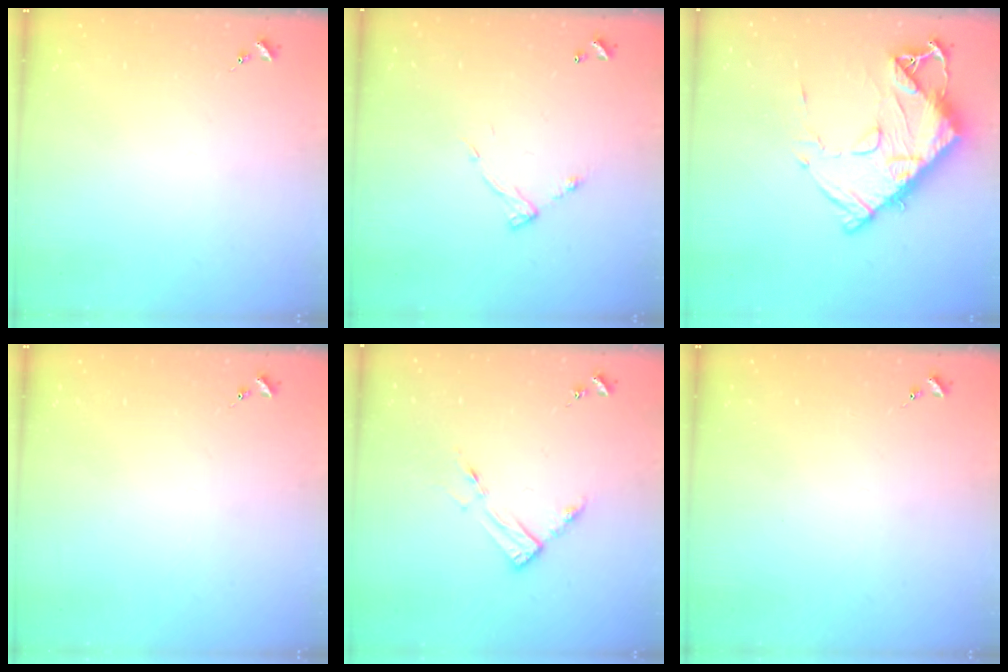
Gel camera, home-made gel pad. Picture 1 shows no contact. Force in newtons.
{"total": 6.8, "press": 6.8, "slide": 0.2}
{"total": 14.4, "press": 14.3, "slide": 1.4}
{"total": 0.0}
{"total": 7.4, "press": 7.4, "slide": 0.6}
{"total": 0.0}